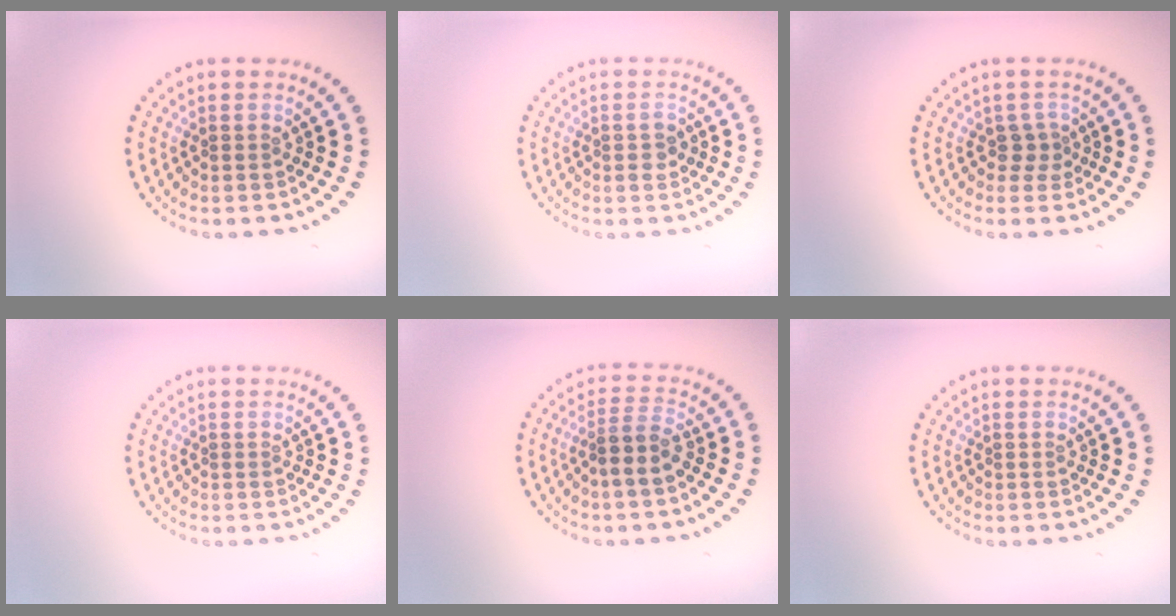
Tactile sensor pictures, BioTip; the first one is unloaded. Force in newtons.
{"total": 1.4, "press": 1.4, "slide": 0.3}
{"total": 1.6, "press": 1.1, "slide": 1.1}
{"total": 0.0}
{"total": 2.7, "press": 2.2, "slide": 1.5}
{"total": 0.0}